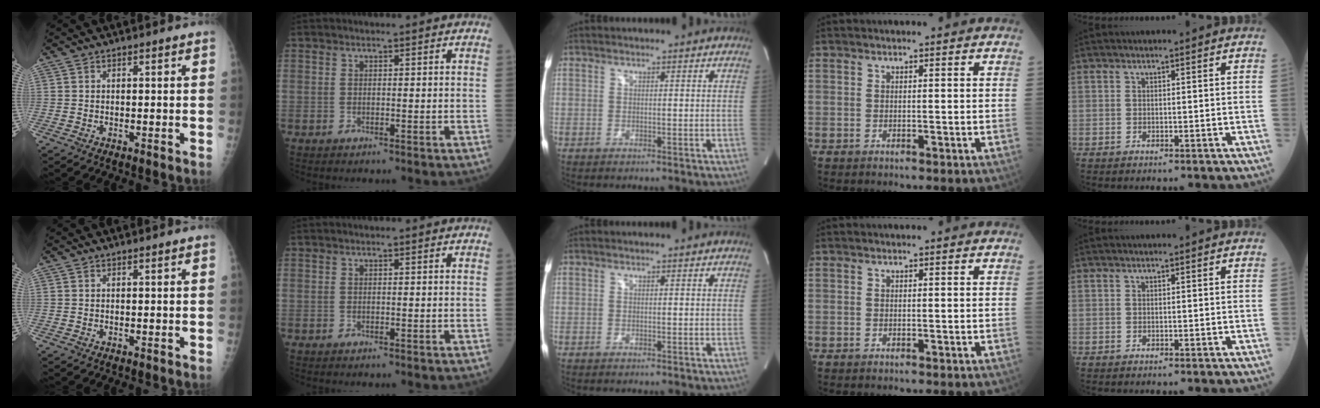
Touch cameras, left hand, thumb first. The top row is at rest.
{}